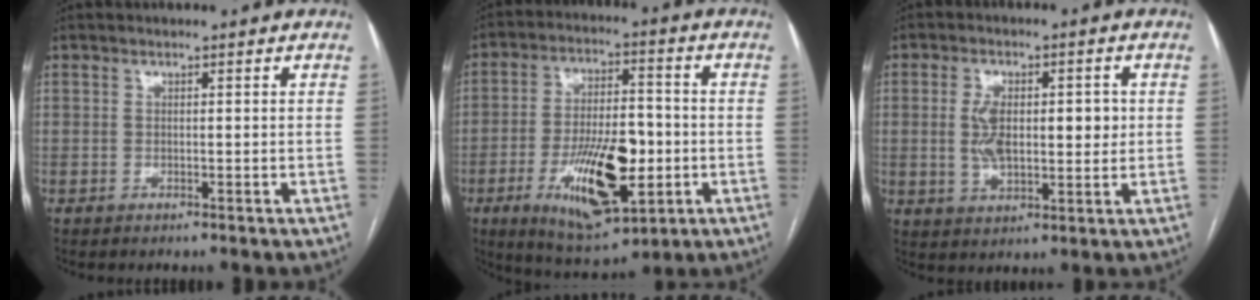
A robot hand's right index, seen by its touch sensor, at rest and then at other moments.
{"total": 15.0, "force": [-4.2, 5.6, 13.2], "torque": [-0.232, -0.003, -0.057]}
{"total": 8.9, "force": [0.7, 4.3, 7.8], "torque": [-0.136, 0.016, 0.020]}